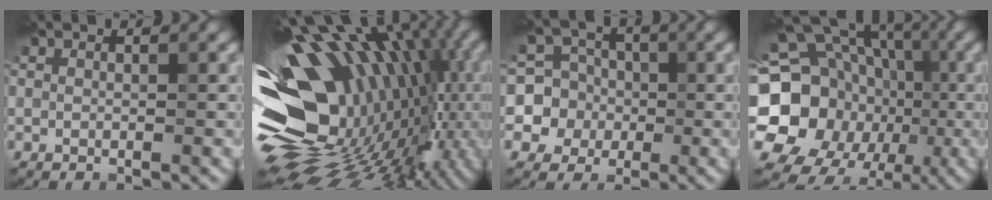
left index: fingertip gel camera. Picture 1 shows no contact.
{"total": 18.4, "force": [-1.3, 11.6, 14.3], "torque": [-0.232, 0.004, -0.026]}
{"total": 7.1, "force": [-1.0, 6.9, 1.0], "torque": [-0.013, 0.021, -0.038]}
{"total": 20.5, "force": [-3.4, 18.2, 8.9], "torque": [-0.177, -0.005, -0.089]}